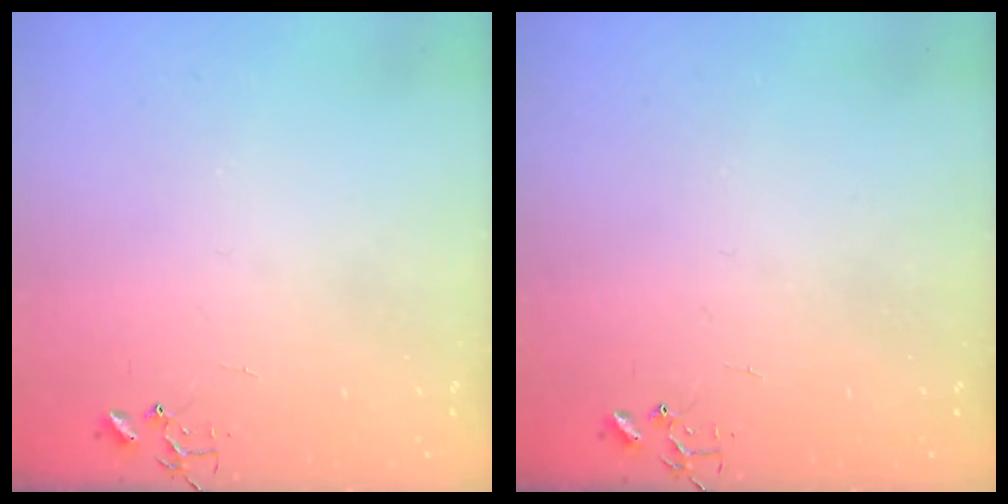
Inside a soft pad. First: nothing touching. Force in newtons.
{"total": 0.0}